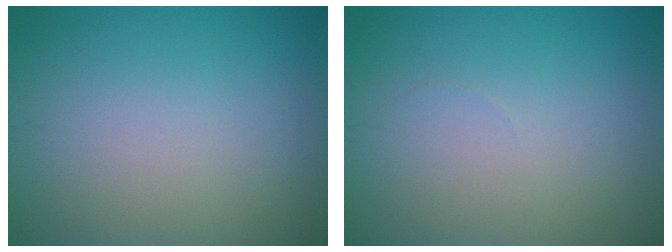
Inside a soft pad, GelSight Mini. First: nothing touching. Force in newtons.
{"total": 0.0}